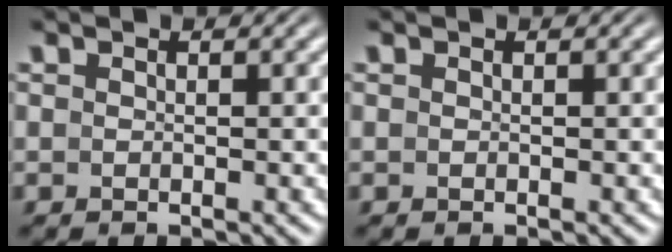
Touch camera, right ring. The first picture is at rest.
{"total": 0.0}